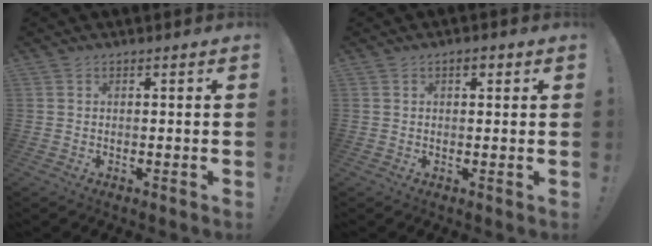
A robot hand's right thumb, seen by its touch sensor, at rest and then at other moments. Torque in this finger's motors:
{"motor_torque": [-0.46, 0.48, 0.36, -0.09, -0.04]}